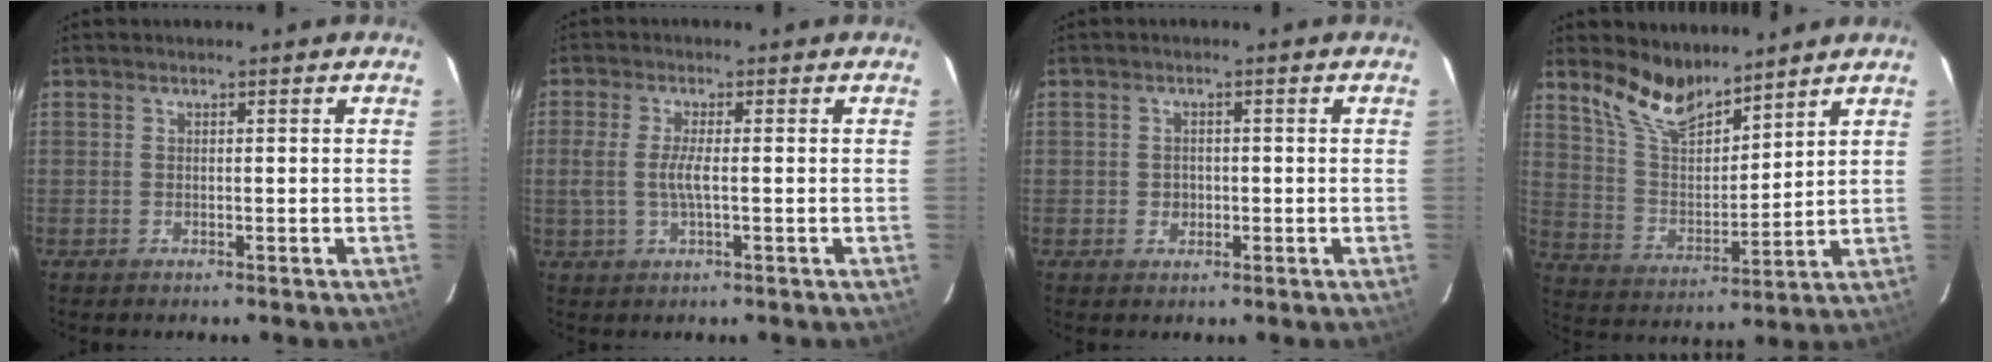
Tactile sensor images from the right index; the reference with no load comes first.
{"total": 4.4, "force": [-0.5, 0.7, 4.3], "torque": [-0.089, -0.003, -0.009]}
{"total": 2.1, "force": [-0.5, 1.9, 0.6], "torque": [-0.010, 0.001, -0.005]}
{"total": 11.2, "force": [9.1, 3.9, 5.1], "torque": [-0.102, 0.003, 0.181]}